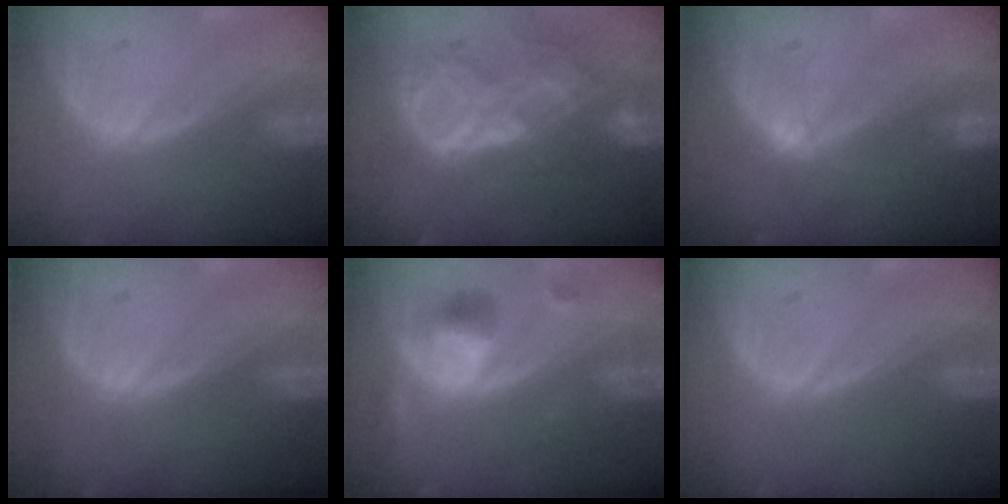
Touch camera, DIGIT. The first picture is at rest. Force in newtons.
{"total": 9.6, "press": 8.2, "slide": 5.0}
{"total": 2.1, "press": 2.1, "slide": 0.2}
{"total": 0.0}
{"total": 5.3, "press": 5.1, "slide": 1.5}
{"total": 0.0}